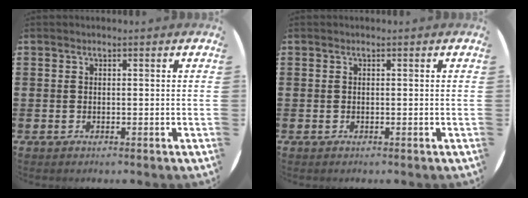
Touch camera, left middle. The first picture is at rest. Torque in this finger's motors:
{"motor_torque": [-0.13, -0.17, -0.01, 0.02]}